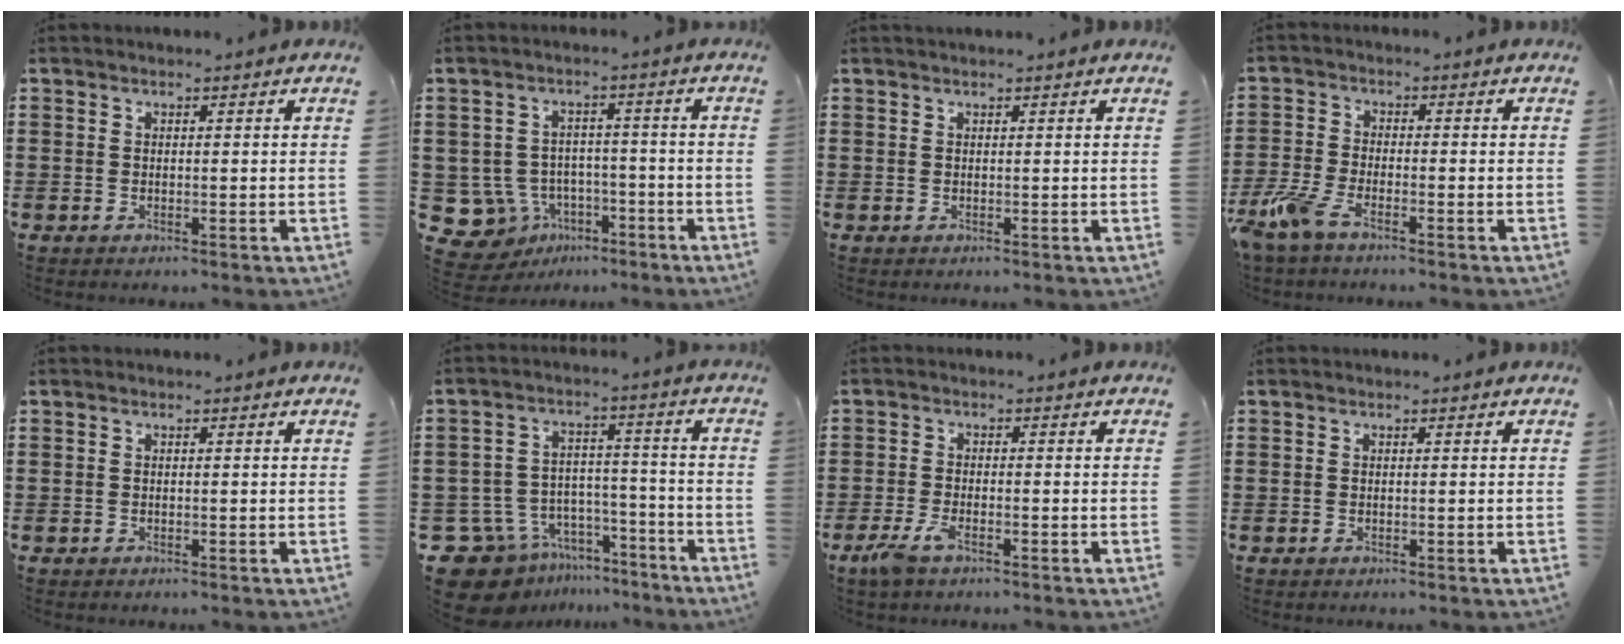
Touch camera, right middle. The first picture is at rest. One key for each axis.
{"total": 6.9, "fx": -3.7, "fy": 5.5, "fz": 2.0, "tx": -0.079, "ty": 0.009, "tz": -0.070}
{"total": 0.5, "fx": 0.5, "fy": 0.0, "fz": 0.1, "tx": -0.003, "ty": 0.000, "tz": 0.010}
{"total": 5.2, "fx": -3.8, "fy": 1.3, "fz": 3.2, "tx": -0.102, "ty": -0.016, "tz": -0.082}
{"total": 0.0}
{"total": 10.1, "fx": -8.4, "fy": 5.2, "fz": 2.3, "tx": -0.078, "ty": 0.025, "tz": -0.162}
{"total": 3.4, "fx": -2.0, "fy": 0.9, "fz": 2.6, "tx": -0.064, "ty": -0.003, "tz": -0.043}
{"total": 0.0}